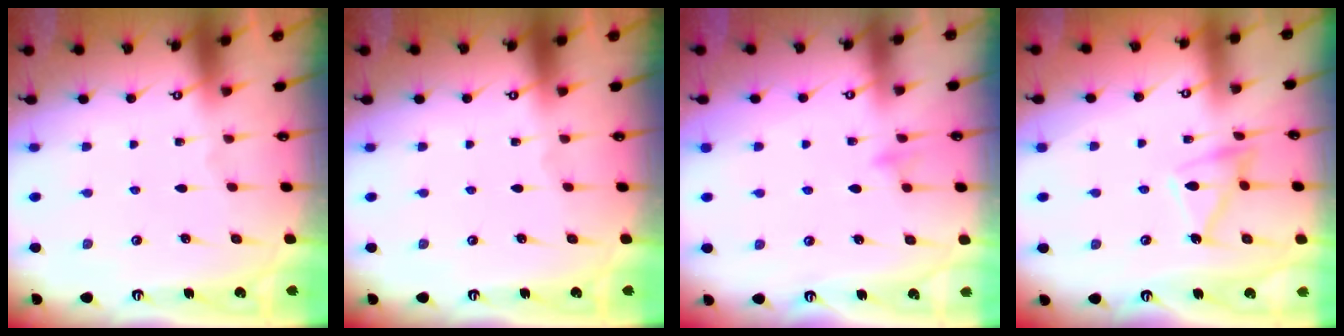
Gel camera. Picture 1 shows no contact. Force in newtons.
{"total": 0.0}
{"total": 7.3, "press": 7.2, "slide": 0.7}
{"total": 11.4, "press": 11.4, "slide": 0.7}